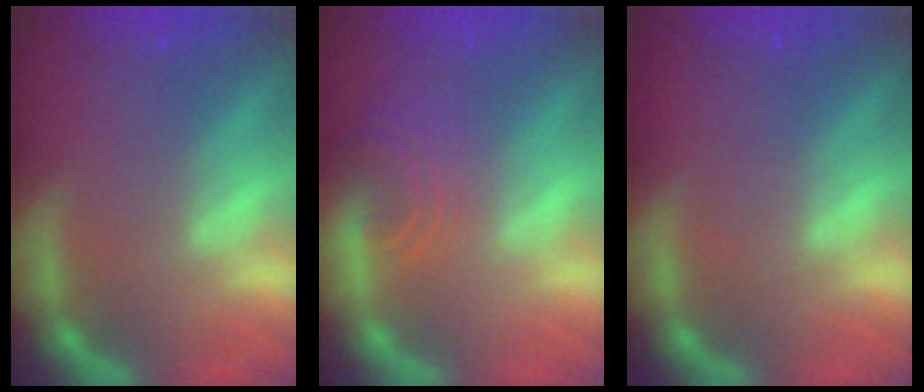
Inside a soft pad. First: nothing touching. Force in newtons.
{"total": 4.0}
{"total": 0.0}